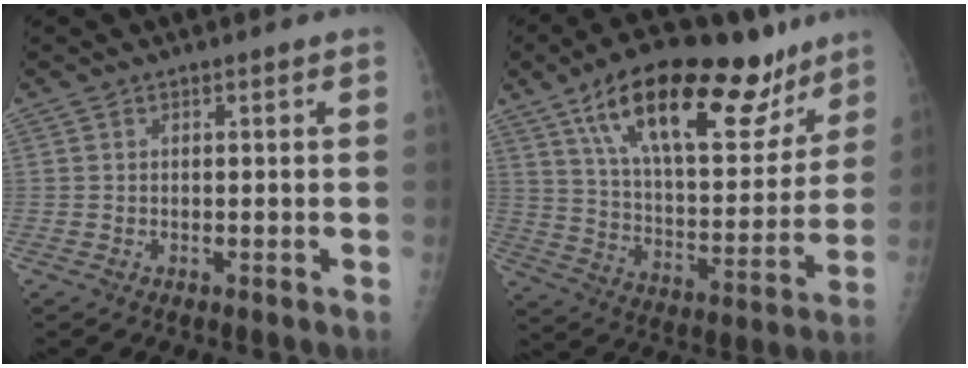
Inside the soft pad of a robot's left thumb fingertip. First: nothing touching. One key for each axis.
{"total": 27.3, "fx": 16.7, "fy": 11.1, "fz": 18.6, "tx": -0.251, "ty": -0.037, "tz": 0.270}